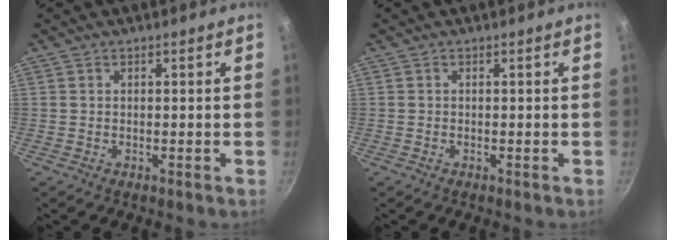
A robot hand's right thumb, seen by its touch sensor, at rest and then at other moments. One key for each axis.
{"total": 0.0}